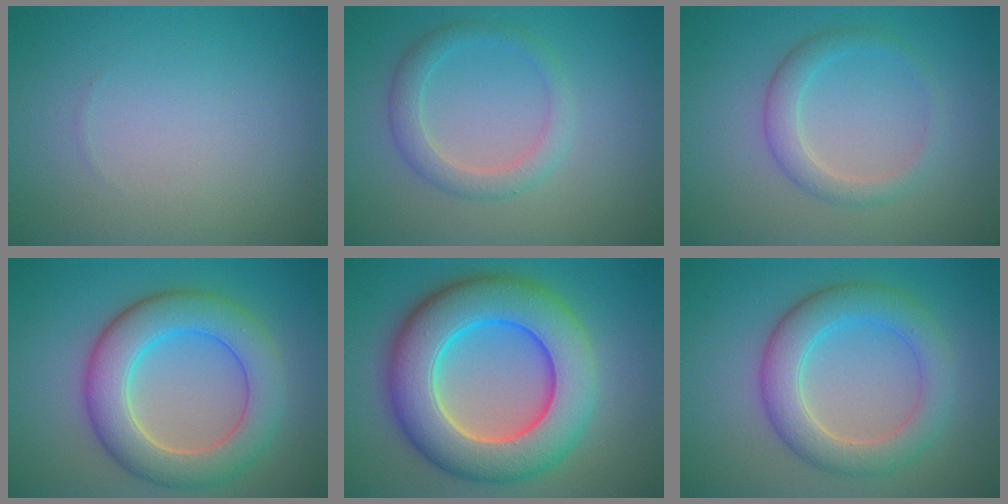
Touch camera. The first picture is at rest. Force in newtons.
{"total": 2.6, "press": 2.6, "slide": 0.2}
{"total": 2.5, "press": 2.5, "slide": 0.2}
{"total": 7.5, "press": 7.5, "slide": 0.2}
{"total": 11.6, "press": 11.6, "slide": 0.4}
{"total": 5.4, "press": 5.4, "slide": 0.1}